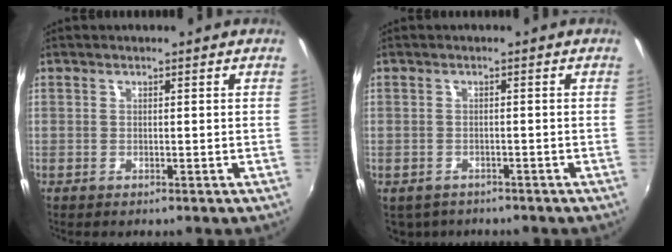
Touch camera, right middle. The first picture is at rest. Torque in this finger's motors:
{"motor_torque": [0.78, -1.16, 0.07, 0.01]}